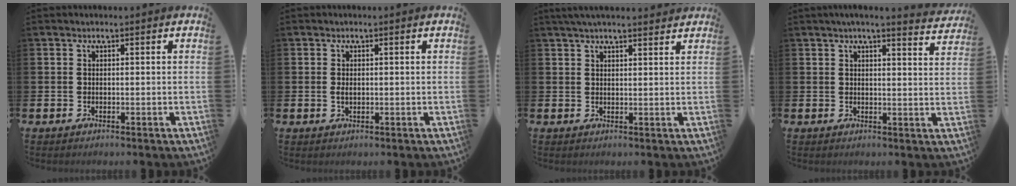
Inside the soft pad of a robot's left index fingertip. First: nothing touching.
{"total": 0.9, "force": [0.1, 0.5, 0.7], "torque": [-0.010, 0.002, -0.001]}
{"total": 3.3, "force": [3.0, 0.3, 1.2], "torque": [-0.028, -0.005, 0.055]}
{"total": 3.9, "force": [3.7, -0.3, 1.3], "torque": [-0.025, -0.018, 0.063]}